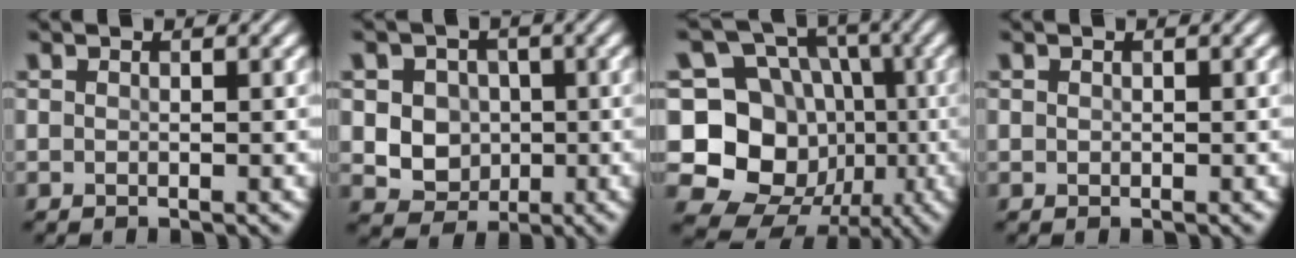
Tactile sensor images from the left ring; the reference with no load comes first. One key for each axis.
{"total": 5.3, "fx": 0.4, "fy": 4.7, "fz": 2.4, "tx": -0.034, "ty": 0.009, "tz": 0.002}
{"total": 12.9, "fx": -1.9, "fy": 11.4, "fz": 5.8, "tx": -0.114, "ty": -0.006, "tz": -0.055}
{"total": 0.0}